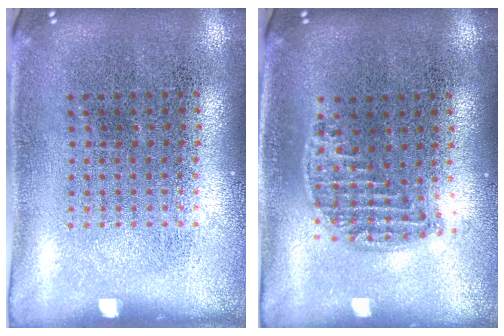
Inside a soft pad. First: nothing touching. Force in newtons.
{"total": 1.2, "press": 1.1, "slide": 0.5}